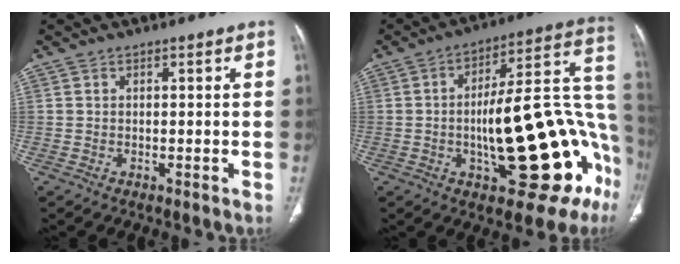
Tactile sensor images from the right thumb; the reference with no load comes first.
{"total": 31.2, "force": [-6.6, 10.6, 28.6], "torque": [-0.312, 0.023, -0.081]}